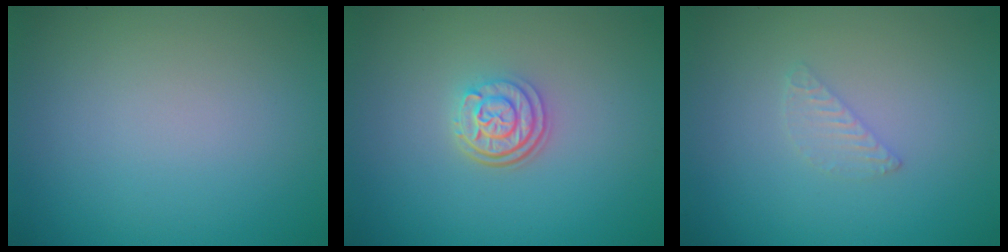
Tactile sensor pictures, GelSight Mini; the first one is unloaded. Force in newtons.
{"total": 3.1, "press": 2.5, "slide": 1.8}
{"total": 1.1, "press": 1.1, "slide": 0.1}